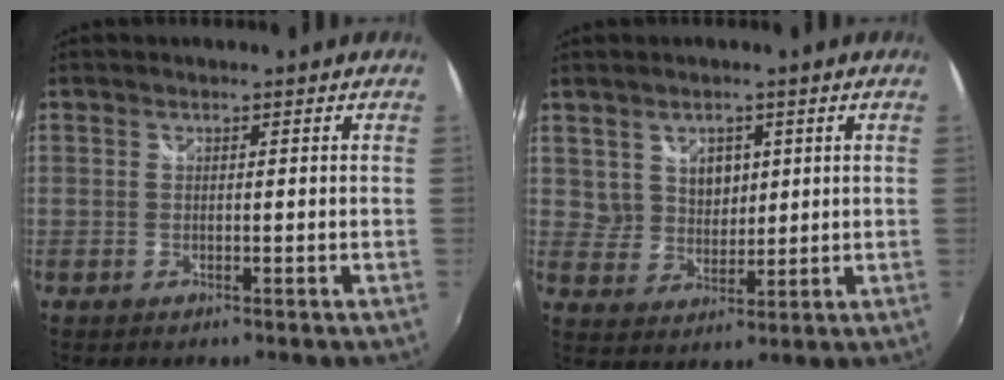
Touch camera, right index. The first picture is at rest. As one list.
[{"total": 5.5, "force": [2.6, 4.4, 1.9], "torque": [-0.026, 0.005, 0.055]}]